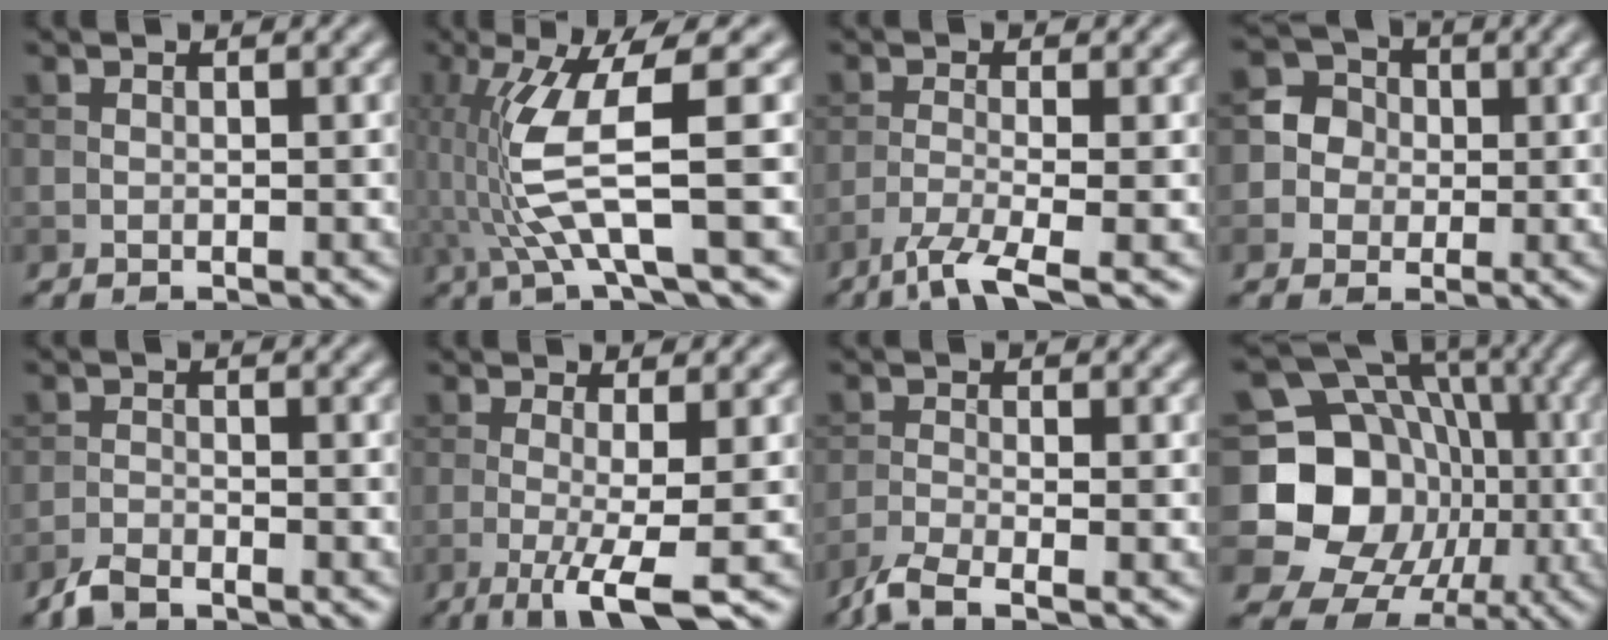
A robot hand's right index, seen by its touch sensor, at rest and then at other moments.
{"total": 7.6, "force": [-0.5, 1.3, 7.4], "torque": [-0.159, -0.001, -0.006]}
{"total": 3.9, "force": [-2.6, 0.5, 2.9], "torque": [-0.054, -0.002, -0.061]}
{"total": 3.8, "force": [0.0, 3.7, 1.0], "torque": [0.002, 0.019, -0.019]}
{"total": 2.1, "force": [-1.9, 0.5, 0.8], "torque": [-0.016, -0.001, -0.045]}
{"total": 5.3, "force": [-1.5, 1.0, 5.0], "torque": [-0.083, -0.006, -0.030]}
{"total": 3.4, "force": [-2.6, 0.6, 2.1], "torque": [-0.048, -0.009, -0.066]}
{"total": 16.1, "force": [-1.5, 14.3, 7.4], "torque": [-0.124, -0.023, -0.041]}